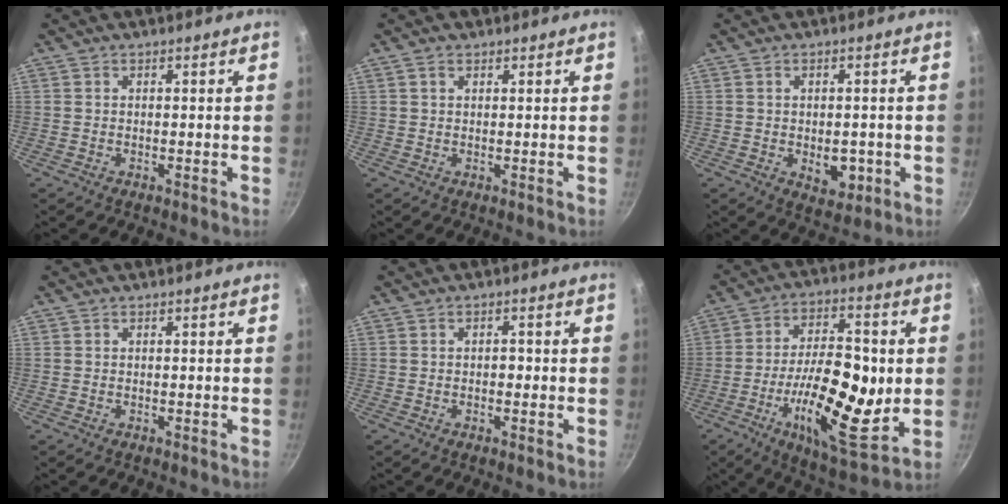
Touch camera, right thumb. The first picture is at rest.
{"total": 1.7, "force": [1.0, 1.1, 0.9], "torque": [-0.012, -0.001, 0.017]}
{"total": 5.9, "force": [-1.2, 3.7, 4.4], "torque": [-0.041, -0.003, -0.009]}
{"total": 0.0}
{"total": 1.7, "force": [-0.3, 1.1, 1.3], "torque": [-0.016, 0.003, -0.005]}
{"total": 21.2, "force": [-2.9, 8.7, 19.1], "torque": [-0.290, -0.007, -0.050]}